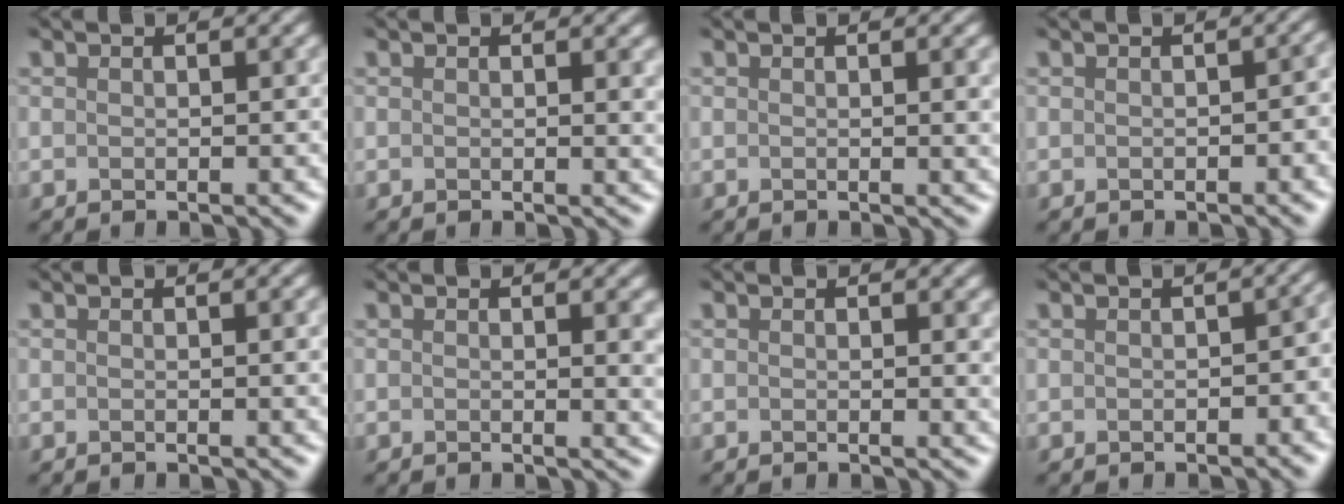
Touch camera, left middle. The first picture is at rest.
{"total": 0.8, "force": [0.4, 0.2, 0.7], "torque": [-0.010, -0.006, 0.004]}
{"total": 1.7, "force": [0.3, 0.7, 1.5], "torque": [-0.012, -0.003, 0.000]}
{"total": 1.2, "force": [-0.6, 0.4, 1.0], "torque": [-0.012, 0.002, -0.007]}
{"total": 0.8, "force": [0.2, 0.4, 0.6], "torque": [0.001, -0.003, -0.002]}
{"total": 1.7, "force": [0.4, 0.7, 1.5], "torque": [-0.015, -0.006, 0.003]}
{"total": 0.7, "force": [0.4, 0.2, 0.6], "torque": [-0.009, -0.006, 0.004]}
{"total": 1.8, "force": [-0.8, 0.7, 1.4], "torque": [-0.019, 0.000, -0.008]}